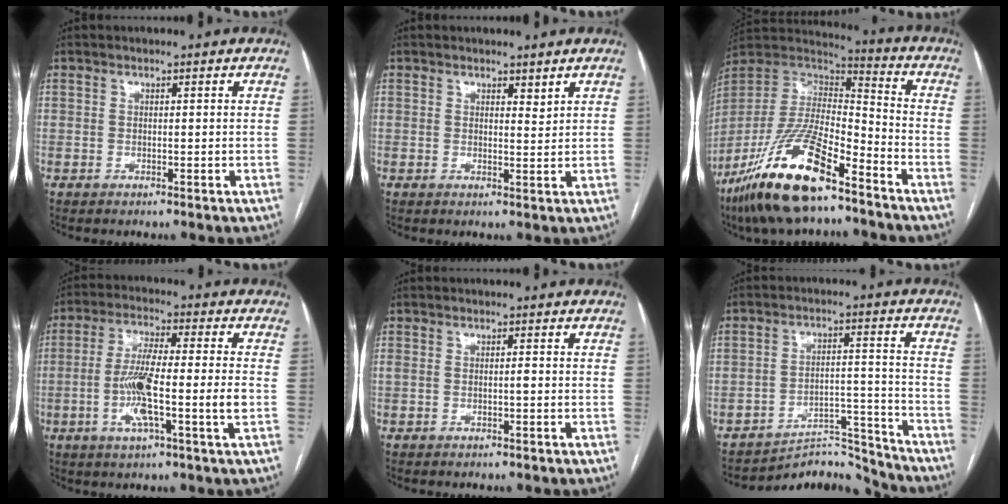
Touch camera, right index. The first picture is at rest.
{"total": 1.8, "force": [1.5, 0.5, 0.9], "torque": [-0.012, -0.008, 0.025]}
{"total": 20.2, "force": [-13.4, 4.8, 14.4], "torque": [-0.315, -0.021, -0.250]}
{"total": 10.8, "force": [-2.2, 0.4, 10.6], "torque": [-0.203, 0.000, -0.046]}
{"total": 0.9, "force": [-0.1, 0.2, 0.9], "torque": [-0.021, 0.006, 0.001]}
{"total": 8.6, "force": [-8.3, 1.5, -1.7], "torque": [0.045, 0.053, -0.126]}